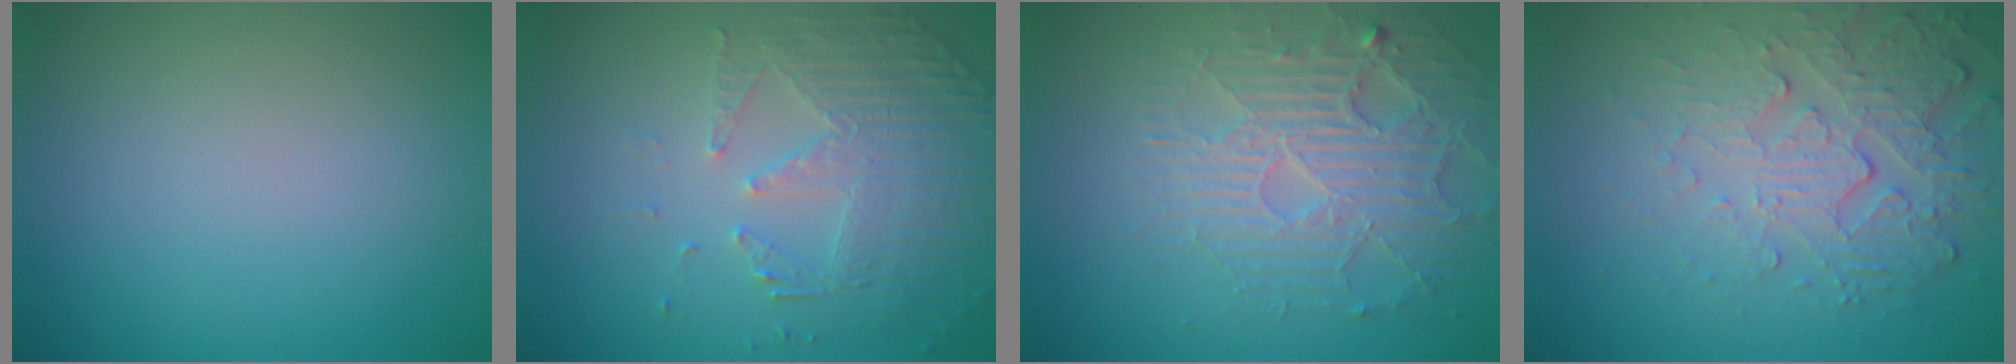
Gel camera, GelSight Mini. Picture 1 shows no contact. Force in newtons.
{"total": 5.1, "press": 3.6, "slide": 3.6}
{"total": 4.5, "press": 4.0, "slide": 2.1}
{"total": 5.3, "press": 3.7, "slide": 3.9}